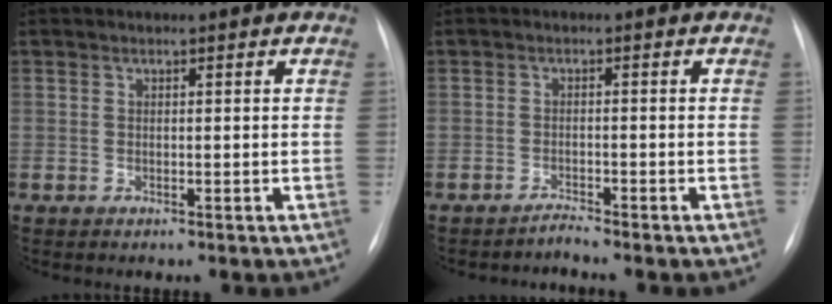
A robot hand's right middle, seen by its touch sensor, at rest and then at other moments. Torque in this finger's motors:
{"motor_torque": [-0.16, 0.17, -0.07, 0.00]}